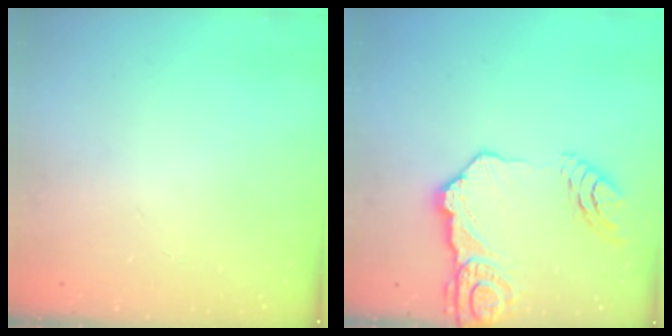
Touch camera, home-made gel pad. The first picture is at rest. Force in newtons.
{"total": 16.0, "press": 15.9, "slide": 1.6}